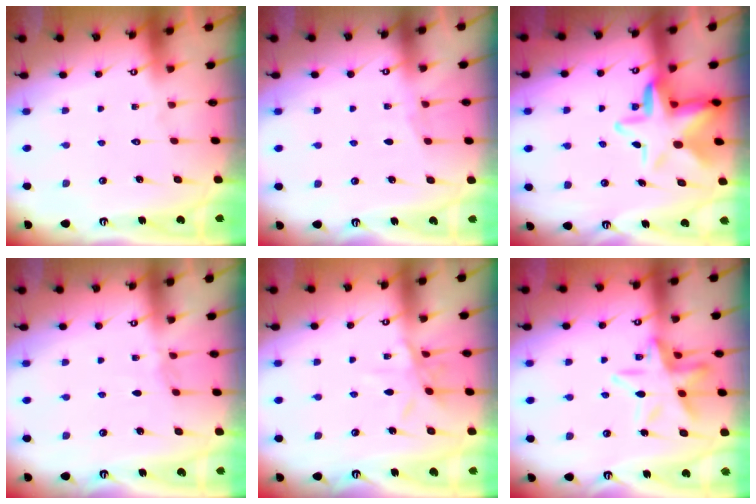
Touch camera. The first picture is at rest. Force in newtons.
{"total": 4.2, "press": 4.2, "slide": 0.4}
{"total": 11.3, "press": 11.1, "slide": 2.2}
{"total": 2.9, "press": 2.9, "slide": 0.5}
{"total": 8.0, "press": 8.0, "slide": 0.7}
{"total": 13.9, "press": 13.9, "slide": 1.5}